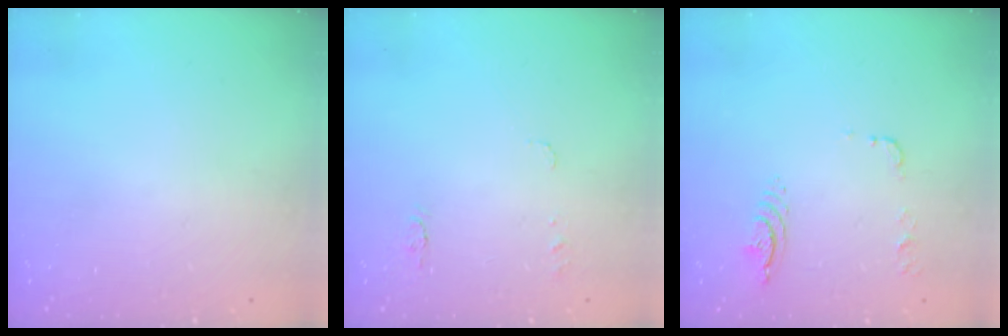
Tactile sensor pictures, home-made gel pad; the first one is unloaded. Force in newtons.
{"total": 5.2, "press": 5.1, "slide": 0.5}
{"total": 8.3, "press": 8.3, "slide": 0.8}